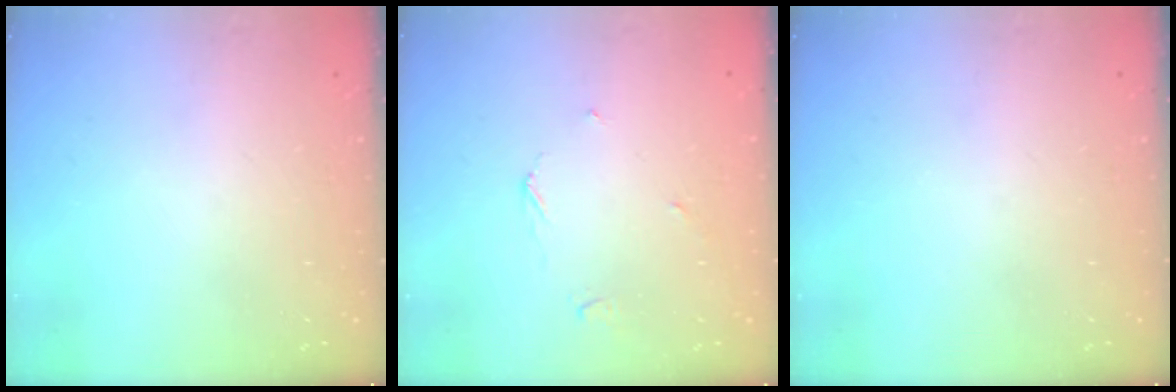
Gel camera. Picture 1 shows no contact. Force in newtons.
{"total": 2.8, "press": 2.8, "slide": 0.2}
{"total": 0.0}